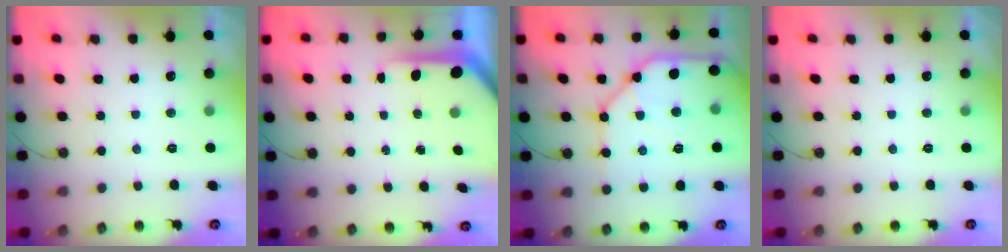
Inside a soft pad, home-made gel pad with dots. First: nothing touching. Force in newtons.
{"total": 5.5, "press": 5.5, "slide": 0.7}
{"total": 13.4, "press": 13.3, "slide": 1.4}
{"total": 0.0}